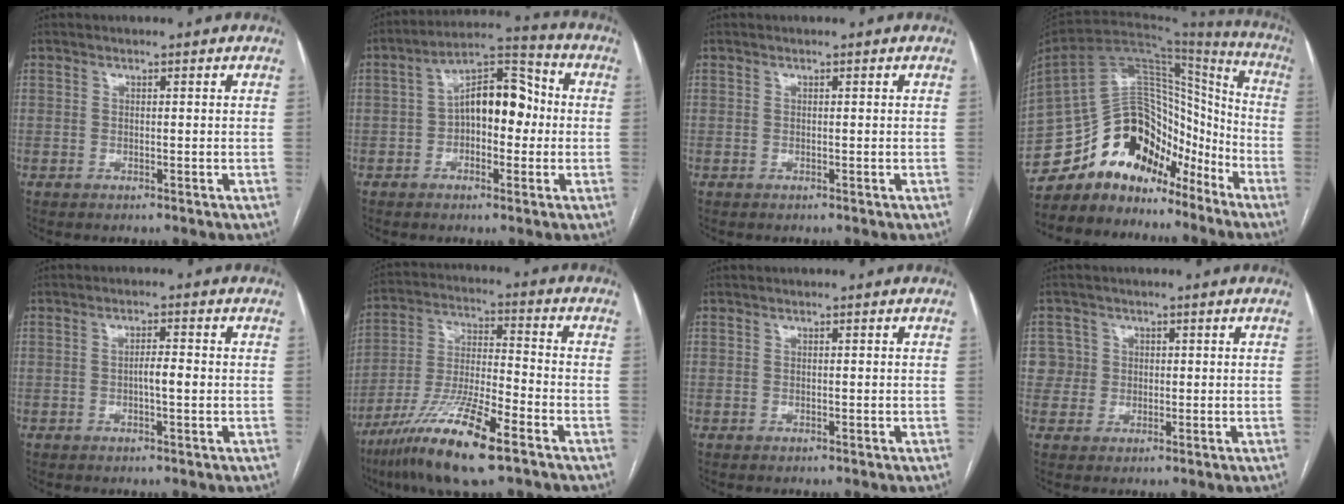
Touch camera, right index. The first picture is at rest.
{"total": 10.1, "force": [-0.4, 4.9, 8.8], "torque": [-0.142, 0.039, -0.009]}
{"total": 0.0}
{"total": 18.6, "force": [-14.3, 9.2, 7.6], "torque": [-0.136, 0.081, -0.240]}
{"total": 2.6, "force": [-0.3, 0.3, 2.5], "torque": [-0.043, 0.002, -0.007]}
{"total": 15.5, "force": [-9.4, 1.8, 12.2], "torque": [-0.251, -0.032, -0.172]}
{"total": 0.0}
{"total": 3.7, "force": [0.7, 3.6, -0.4], "torque": [0.027, 0.011, 0.012]}